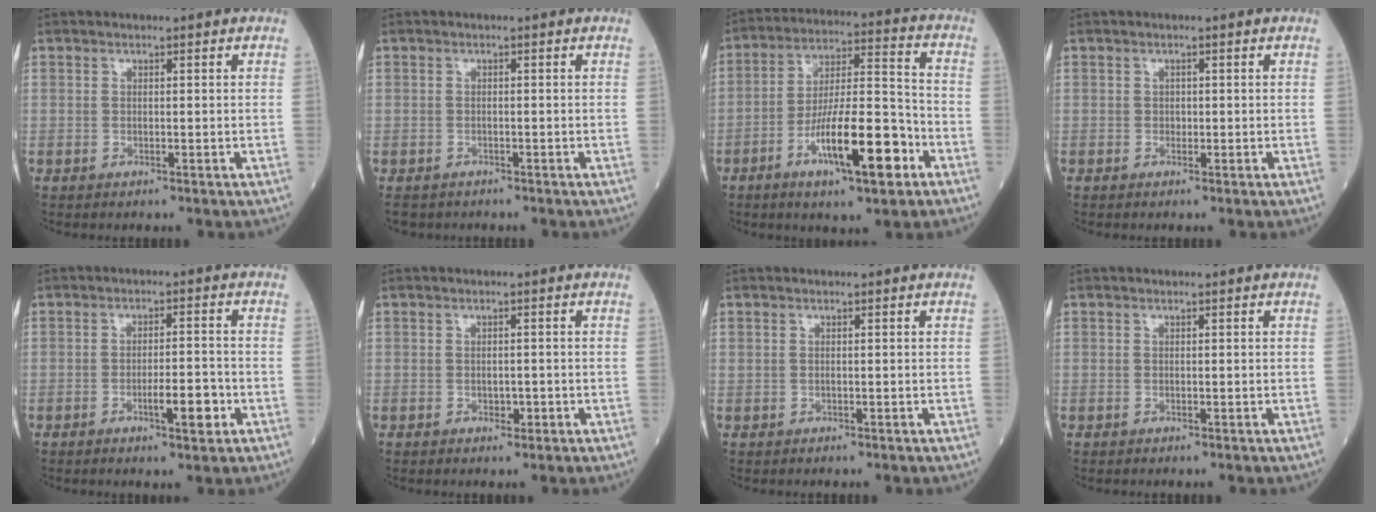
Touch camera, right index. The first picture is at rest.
{"total": 3.2, "force": [-2.5, 2.0, 0.2], "torque": [-0.004, 0.000, -0.042]}
{"total": 14.8, "force": [-6.5, 2.8, 12.9], "torque": [-0.226, 0.001, -0.108]}
{"total": 0.7, "force": [-0.1, 0.6, 0.3], "torque": [-0.002, 0.002, -0.002]}
{"total": 5.1, "force": [-2.0, 1.0, 4.6], "torque": [-0.074, -0.001, -0.030]}
{"total": 1.5, "force": [-0.5, 0.9, 1.1], "torque": [-0.017, 0.000, -0.003]}
{"total": 0.0}
{"total": 0.0}